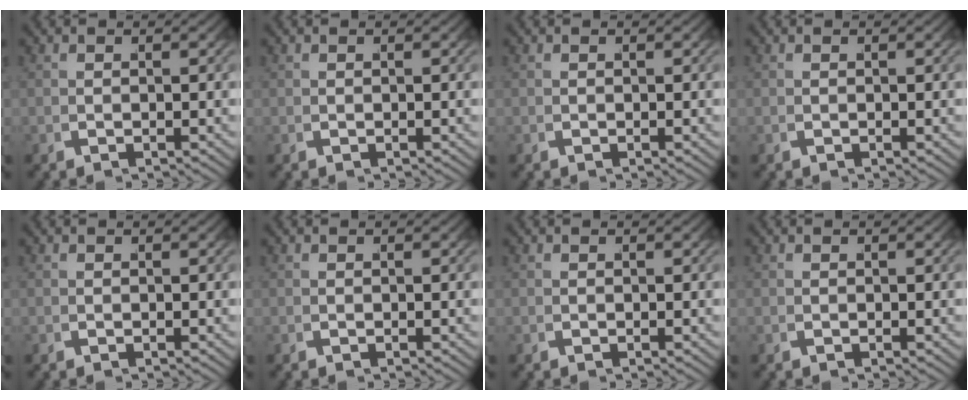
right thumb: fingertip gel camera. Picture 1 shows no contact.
{"total": 0.0}
{"total": 0.0}
{"total": 0.0}
{"total": 0.0}
{"total": 0.0}
{"total": 0.0}
{"total": 0.0}